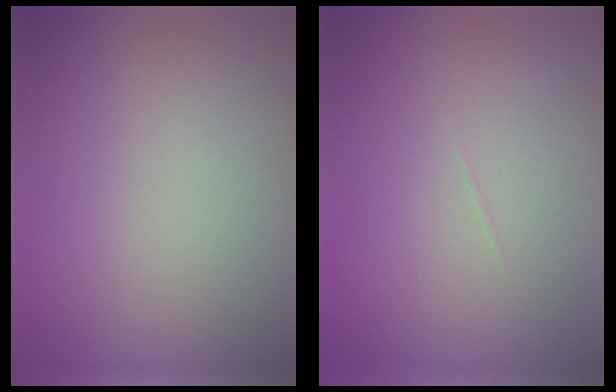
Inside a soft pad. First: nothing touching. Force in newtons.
{"total": 0.0}